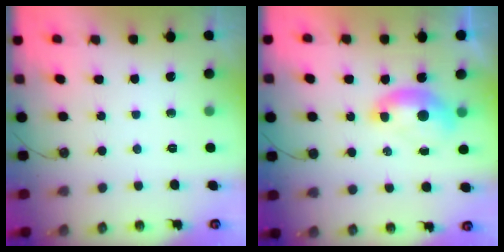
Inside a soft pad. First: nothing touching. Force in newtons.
{"total": 1.5, "press": 1.4, "slide": 0.6}